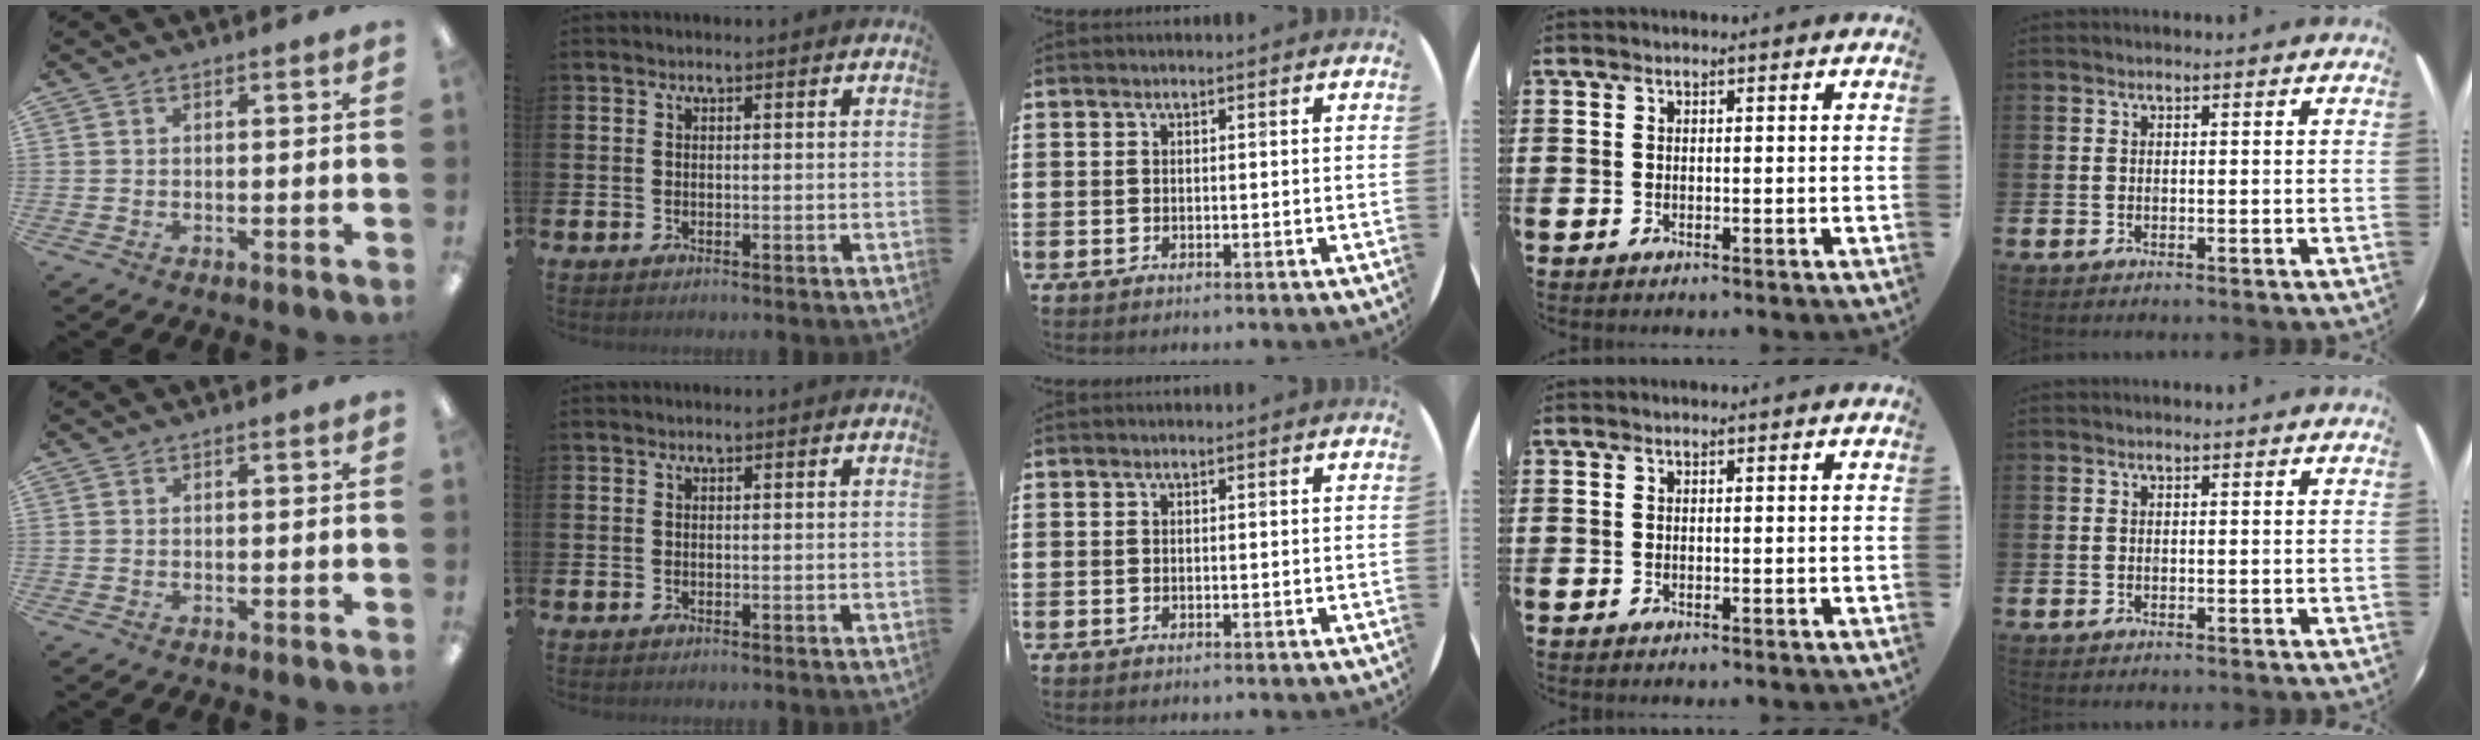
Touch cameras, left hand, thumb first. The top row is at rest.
{}